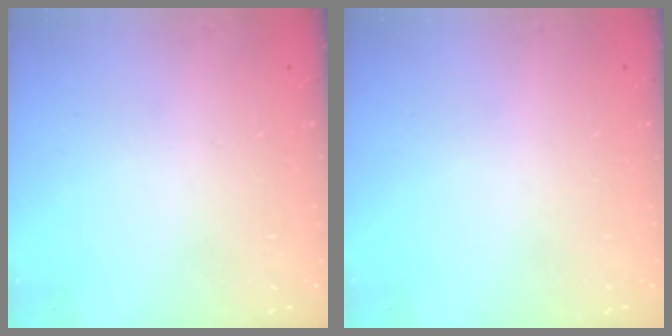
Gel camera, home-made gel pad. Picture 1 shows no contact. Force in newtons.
{"total": 0.0}